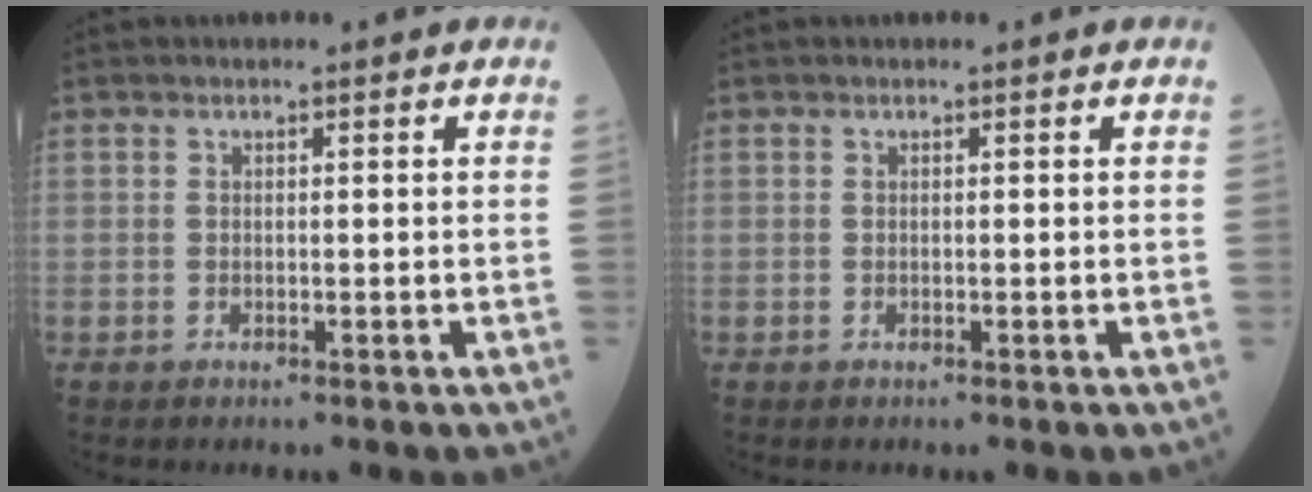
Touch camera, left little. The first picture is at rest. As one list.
[{"total": 0.0}]